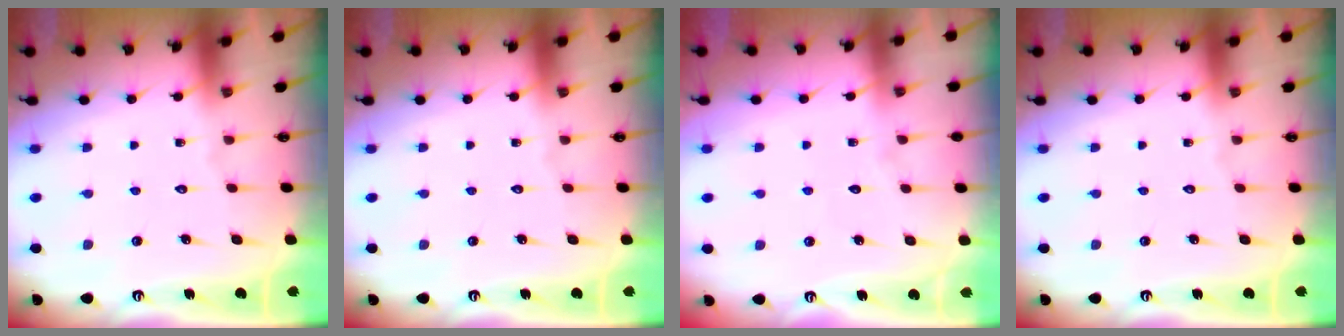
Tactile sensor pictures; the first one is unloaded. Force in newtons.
{"total": 0.0}
{"total": 3.0, "press": 3.0, "slide": 0.3}
{"total": 0.0}